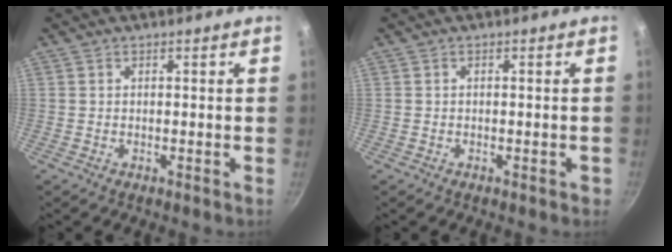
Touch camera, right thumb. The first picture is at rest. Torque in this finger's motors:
{"motor_torque": [-0.29, 0.06, -0.01, -0.15, -0.03]}